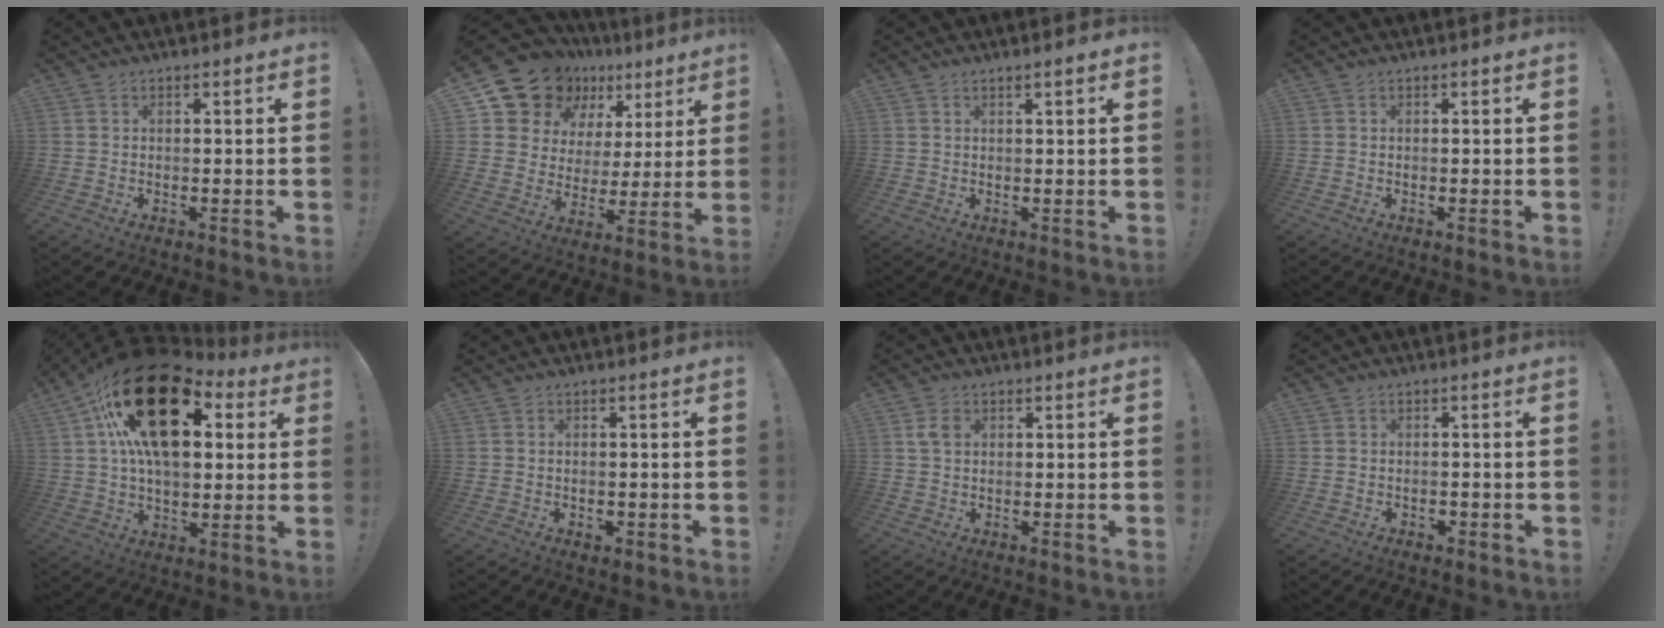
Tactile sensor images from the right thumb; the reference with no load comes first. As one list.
[{"total": 16.2, "force": [11.6, 9.9, 5.4], "torque": [-0.105, -0.075, 0.227]}, {"total": 1.2, "force": [0.7, -0.2, 0.9], "torque": [-0.012, -0.003, 0.011]}, {"total": 0.0}, {"total": 28.0, "force": [10.5, 14.9, 21.2], "torque": [-0.358, -0.055, 0.187]}, {"total": 1.0, "force": [-0.3, 0.8, 0.5], "torque": [-0.006, 0.002, -0.005]}, {"total": 4.0, "force": [1.3, 2.7, 2.6], "torque": [-0.037, 0.002, 0.024]}, {"total": 1.2, "force": [-0.7, 0.9, 0.3], "torque": [-0.009, 0.005, -0.011]}]